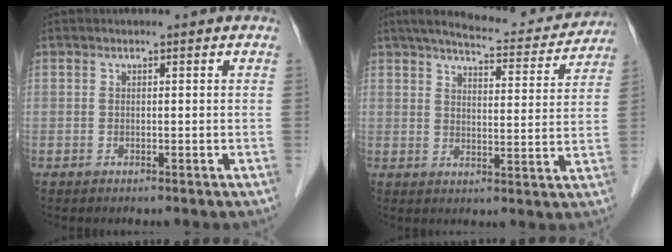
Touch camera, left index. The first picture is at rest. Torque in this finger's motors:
{"motor_torque": [0.93, -1.20, 0.13, 0.02]}